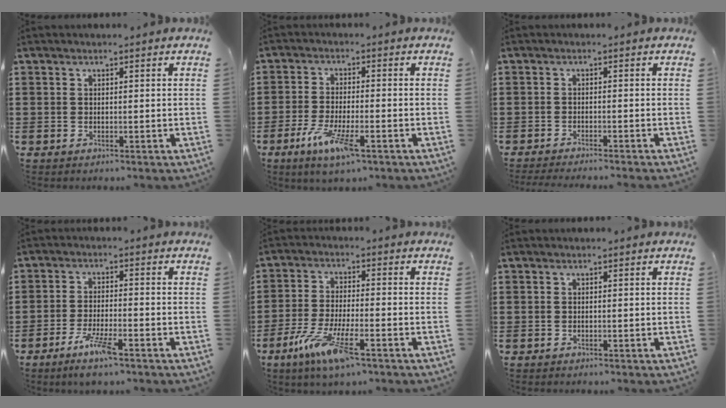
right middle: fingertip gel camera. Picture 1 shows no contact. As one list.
[{"total": 6.9, "force": [-3.4, 1.7, 5.8], "torque": [-0.122, -0.013, -0.061]}, {"total": 1.7, "force": [-1.6, -0.4, 0.5], "torque": [-0.008, -0.002, -0.030]}, {"total": 5.2, "force": [-3.4, 0.7, 3.9], "torque": [-0.081, -0.007, -0.063]}, {"total": 8.9, "force": [-4.7, 1.7, 7.3], "torque": [-0.159, -0.013, -0.087]}, {"total": 0.0}]